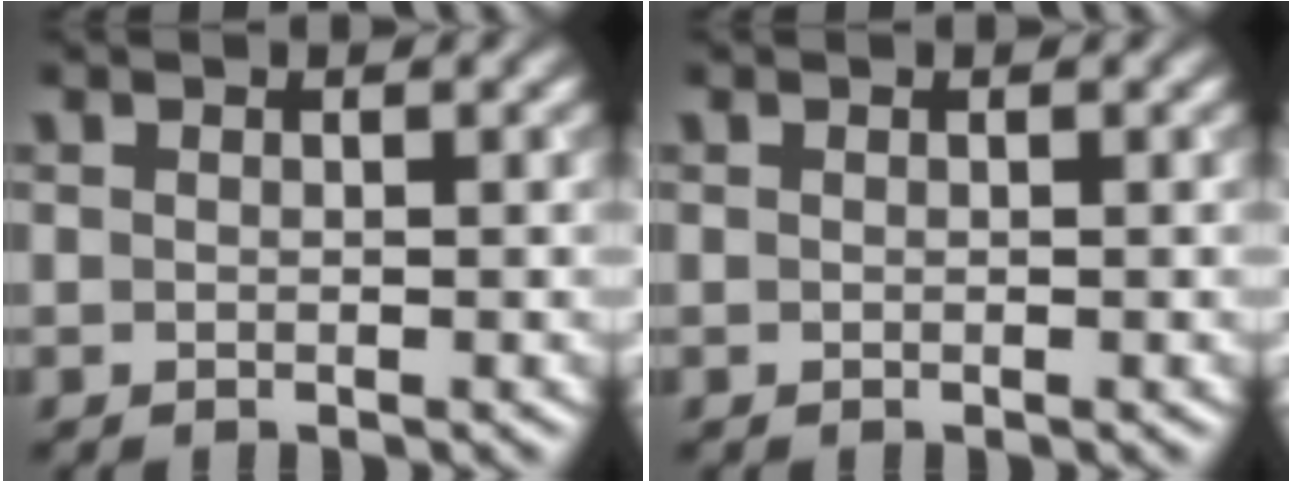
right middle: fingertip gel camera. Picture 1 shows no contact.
{"total": 0.0}